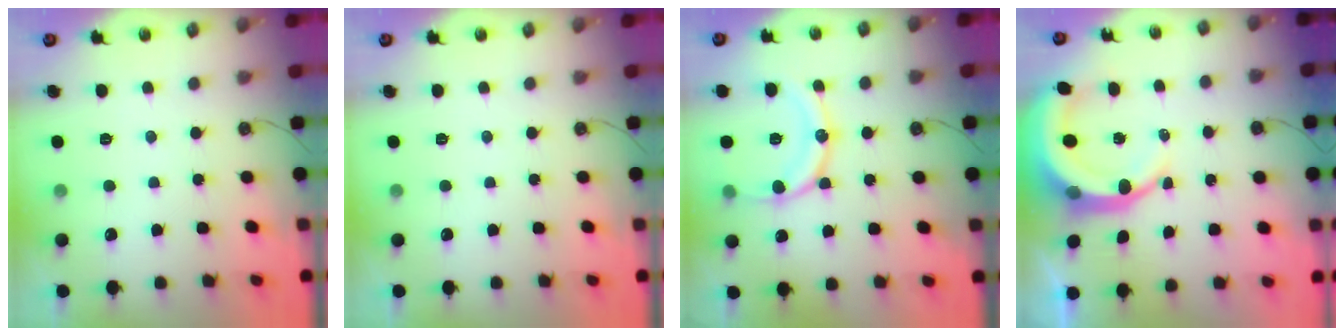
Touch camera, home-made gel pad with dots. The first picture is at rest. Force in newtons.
{"total": 0.0}
{"total": 15.9, "press": 15.6, "slide": 3.0}
{"total": 9.4, "press": 9.3, "slide": 1.2}